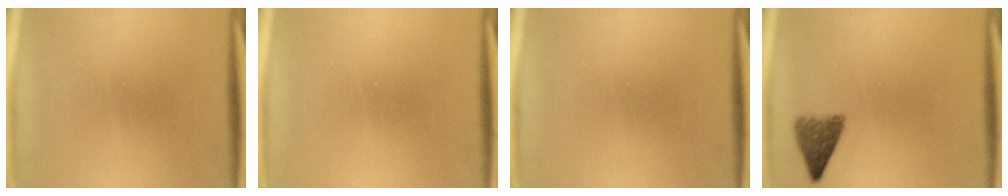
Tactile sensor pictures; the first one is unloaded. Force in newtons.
{"total": 0.0}
{"total": 0.0}
{"total": 3.5}